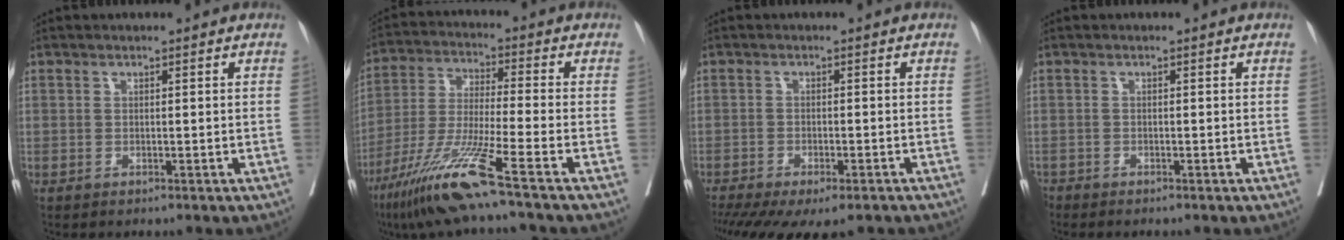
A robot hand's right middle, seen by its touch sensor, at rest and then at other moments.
{"total": 13.2, "force": [-8.4, -1.6, 10.0], "torque": [-0.204, -0.041, -0.159]}
{"total": 12.6, "force": [-9.5, 3.7, 7.3], "torque": [-0.153, -0.020, -0.137]}
{"total": 1.3, "force": [-1.2, 0.4, 0.1], "torque": [-0.005, -0.004, -0.022]}